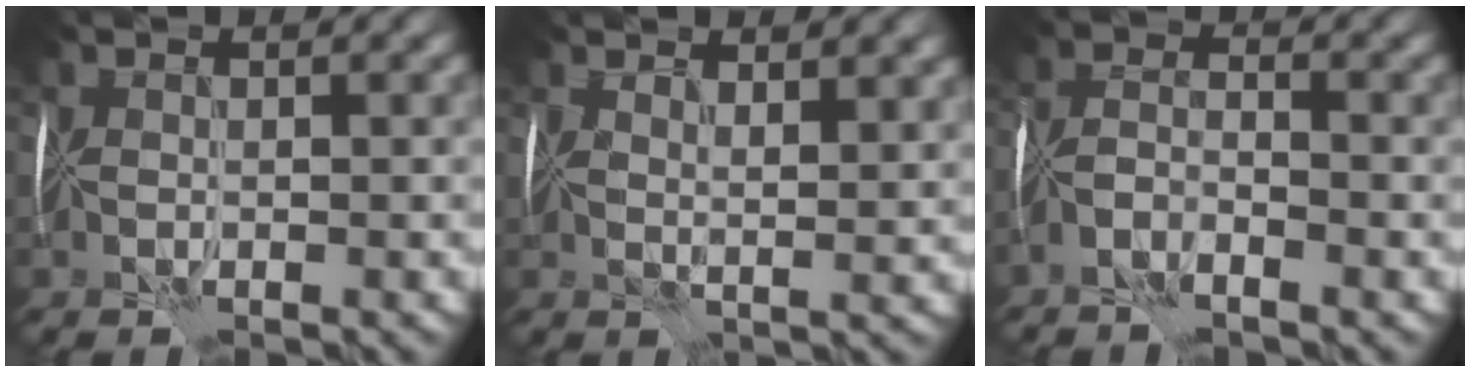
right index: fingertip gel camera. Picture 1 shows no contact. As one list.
[{"total": 2.7, "force": [2.4, 0.3, 1.3], "torque": [-0.014, 0.004, 0.035]}, {"total": 2.0, "force": [-1.5, 0.2, 1.3], "torque": [-0.029, 0.009, -0.040]}]